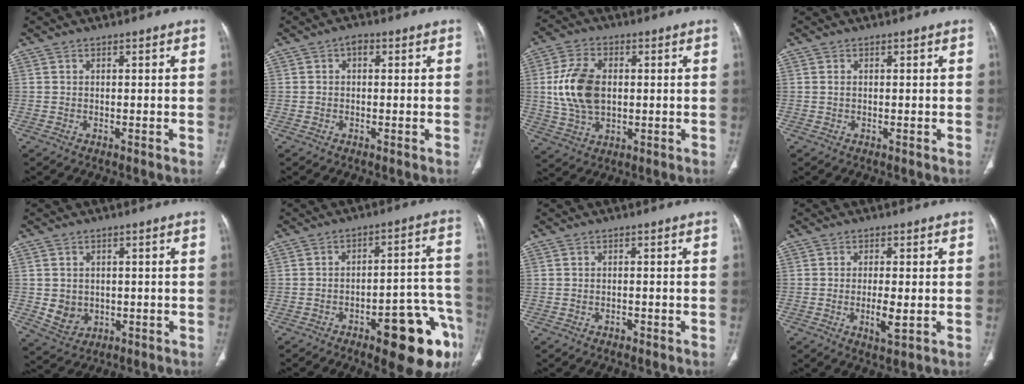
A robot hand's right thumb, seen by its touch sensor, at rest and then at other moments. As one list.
[{"total": 1.5, "force": [0.3, 1.1, 1.0], "torque": [-0.009, 0.007, -0.001]}, {"total": 12.2, "force": [0.9, 7.8, 9.3], "torque": [-0.179, 0.002, 0.022]}, {"total": 0.6, "force": [0.1, 0.4, 0.5], "torque": [-0.013, 0.002, 0.003]}, {"total": 4.8, "force": [-0.3, 4.3, 2.2], "torque": [-0.021, -0.001, 0.011]}, {"total": 18.5, "force": [-9.6, 5.8, 14.7], "torque": [-0.118, 0.066, -0.119]}, {"total": 0.7, "force": [-0.6, 0.3, 0.2], "torque": [-0.006, 0.003, -0.010]}, {"total": 4.2, "force": [-0.8, 1.1, 4.0], "torque": [-0.076, -0.011, -0.013]}]